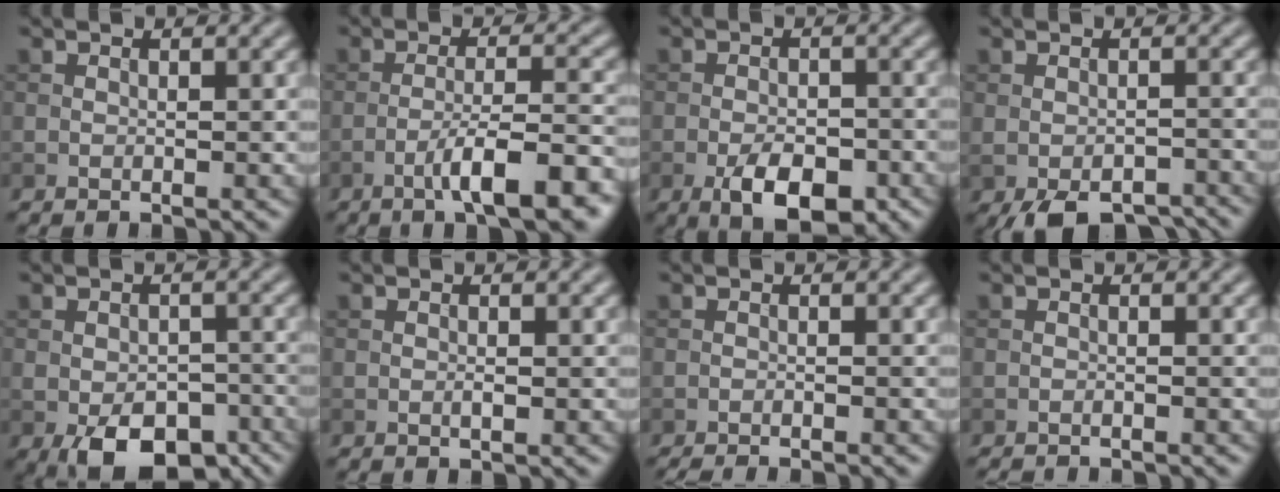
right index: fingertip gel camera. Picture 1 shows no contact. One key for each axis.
{"total": 8.1, "fx": -4.3, "fy": 1.5, "fz": 6.7, "tx": -0.099, "ty": 0.008, "tz": -0.068}
{"total": 5.5, "fx": -2.8, "fy": 2.6, "fz": 4.0, "tx": -0.064, "ty": -0.005, "tz": -0.048}
{"total": 5.5, "fx": -4.2, "fy": 1.9, "fz": 3.1, "tx": -0.044, "ty": -0.011, "tz": -0.062}
{"total": 7.7, "fx": -3.9, "fy": 4.1, "fz": 5.1, "tx": -0.081, "ty": -0.016, "tz": -0.055}
{"total": 0.5, "fx": -0.2, "fy": 0.1, "fz": 0.5, "tx": -0.011, "ty": -0.001, "tz": -0.003}
{"total": 2.5, "fx": -2.1, "fy": 0.3, "fz": 1.3, "tx": -0.018, "ty": 0.000, "tz": -0.037}
{"total": 2.0, "fx": -1.9, "fy": 0.2, "fz": 0.6, "tx": -0.005, "ty": -0.004, "tz": -0.031}